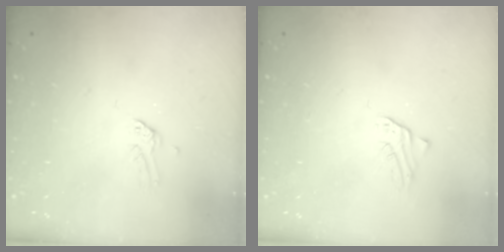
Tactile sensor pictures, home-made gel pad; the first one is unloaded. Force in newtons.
{"total": 1.4, "press": 1.4, "slide": 0.0}